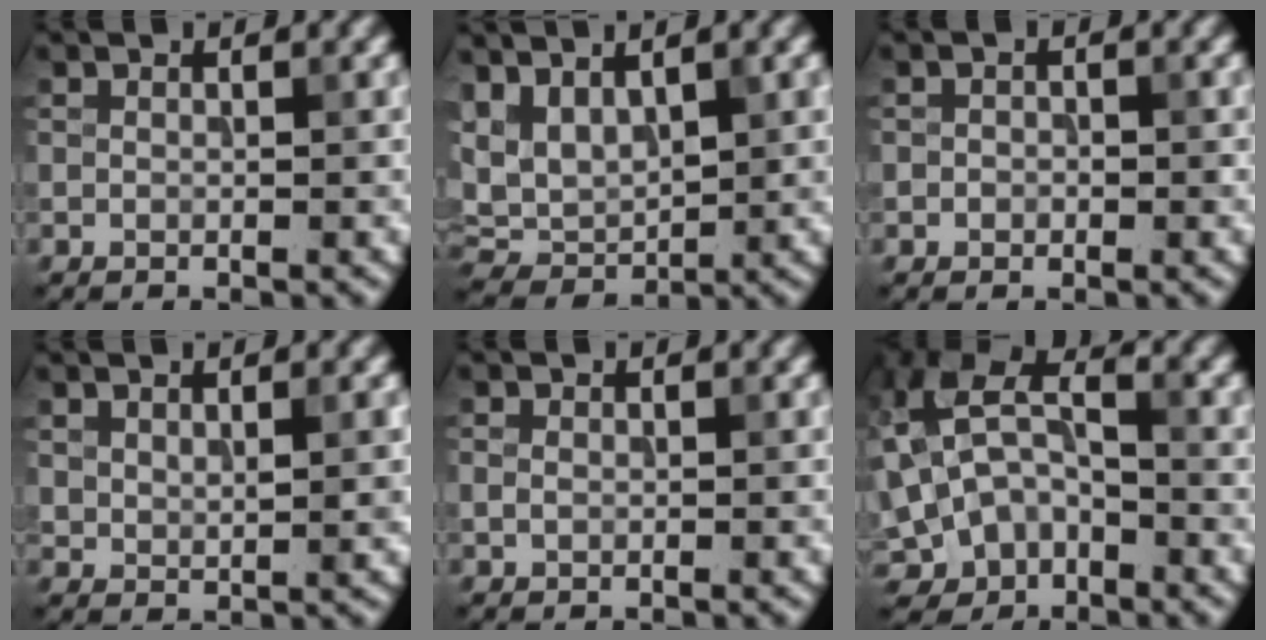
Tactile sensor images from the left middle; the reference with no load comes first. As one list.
[{"total": 5.0, "force": [2.0, 2.6, 3.7], "torque": [-0.082, -0.006, 0.039]}, {"total": 1.0, "force": [-0.3, 0.7, 0.6], "torque": [-0.011, -0.001, -0.007]}, {"total": 1.9, "force": [0.6, 0.9, 1.5], "torque": [-0.032, -0.004, 0.019]}, {"total": 0.8, "force": [0.0, 0.6, 0.5], "torque": [-0.012, 0.001, 0.000]}, {"total": 9.5, "force": [-0.5, 6.5, 6.9], "torque": [-0.148, 0.014, -0.005]}]